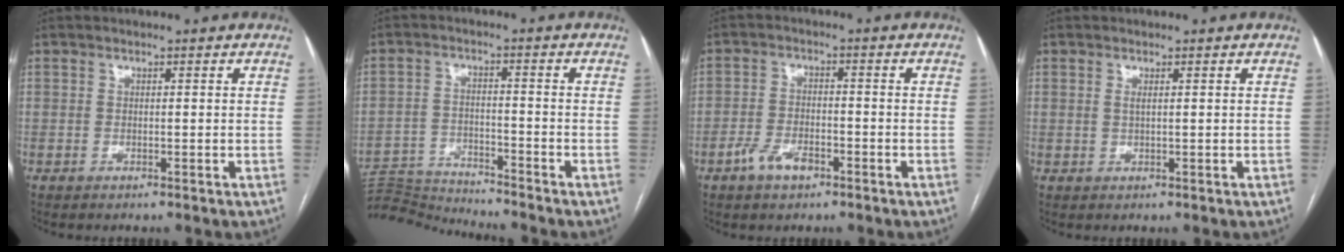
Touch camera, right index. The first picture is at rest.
{"total": 9.1, "force": [-8.9, -1.6, -0.2], "torque": [0.004, 0.004, -0.161]}
{"total": 4.8, "force": [-2.8, 2.2, 3.2], "torque": [-0.064, 0.005, -0.050]}
{"total": 0.7, "force": [0.3, 0.1, 0.7], "torque": [-0.018, 0.000, 0.005]}